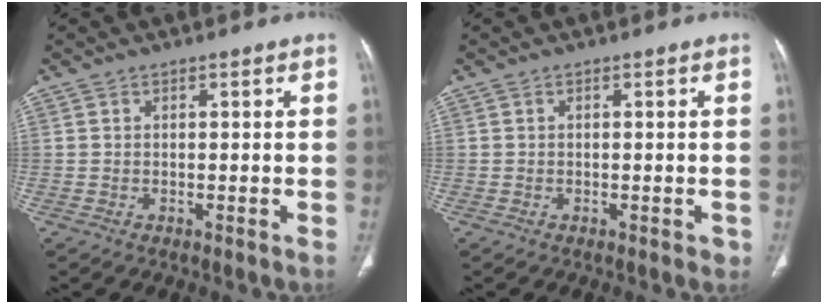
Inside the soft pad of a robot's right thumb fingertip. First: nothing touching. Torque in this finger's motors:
{"motor_torque": [-0.27, 0.01, -0.43, 0.06, 0.00]}